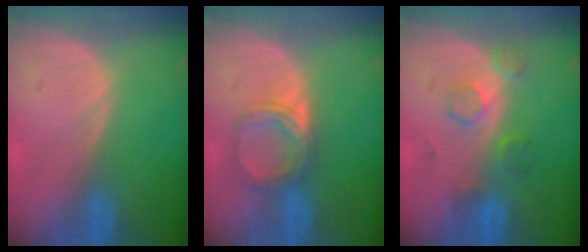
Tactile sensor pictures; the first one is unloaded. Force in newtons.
{"total": 5.3, "press": 4.8, "slide": 2.3}
{"total": 4.2, "press": 4.2, "slide": 0.5}